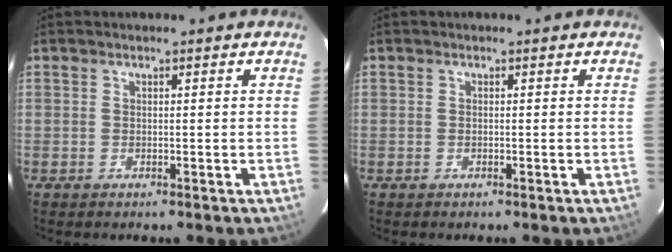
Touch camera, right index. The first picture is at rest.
{"total": 0.0}